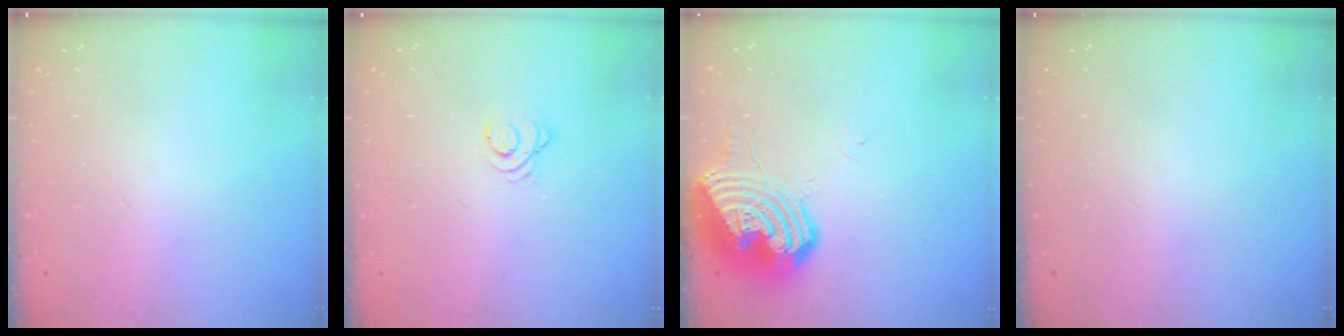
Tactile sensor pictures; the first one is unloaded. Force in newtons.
{"total": 2.9, "press": 2.9, "slide": 0.4}
{"total": 14.8, "press": 14.7, "slide": 2.1}
{"total": 0.0}